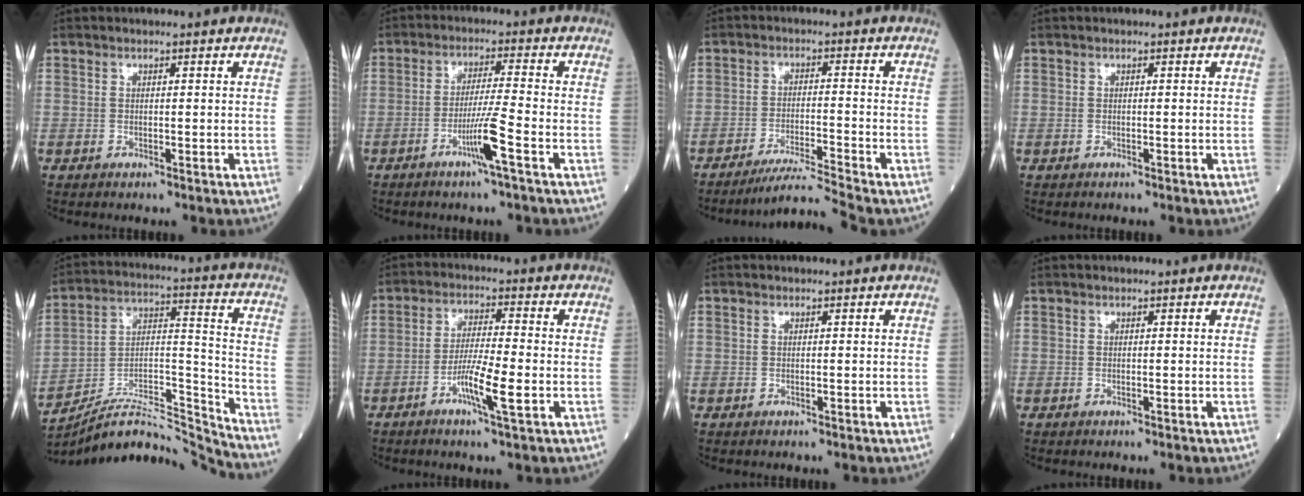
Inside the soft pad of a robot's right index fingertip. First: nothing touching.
{"total": 5.8, "force": [-2.8, -1.1, 4.9], "torque": [-0.096, -0.008, -0.055]}
{"total": 6.1, "force": [-5.4, -2.2, 1.8], "torque": [-0.033, -0.021, -0.098]}
{"total": 0.0}
{"total": 16.1, "force": [-15.8, -0.6, 3.2], "torque": [-0.049, 0.047, -0.275]}
{"total": 6.9, "force": [-2.7, 0.1, 6.4], "torque": [-0.123, -0.005, -0.051]}
{"total": 0.0}
{"total": 0.0}